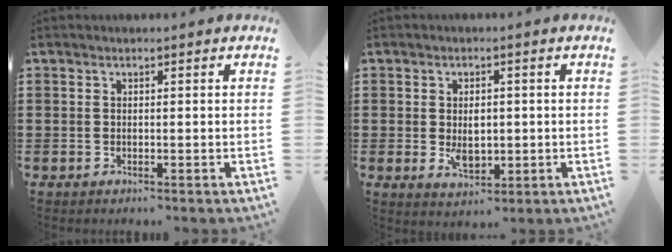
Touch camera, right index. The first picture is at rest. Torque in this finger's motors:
{"motor_torque": [2.14, 0.00, 0.25, 0.12]}